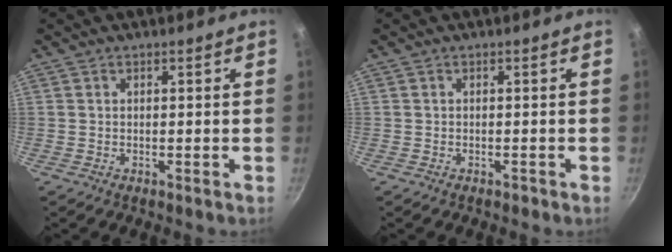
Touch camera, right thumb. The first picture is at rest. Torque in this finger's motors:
{"motor_torque": [1.96, 1.82, 0.04, -0.28, -0.07]}